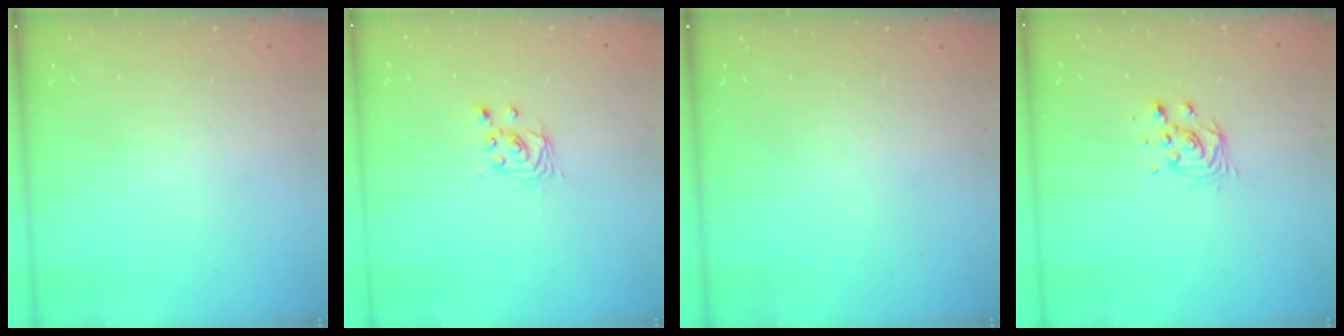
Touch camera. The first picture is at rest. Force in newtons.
{"total": 2.9, "press": 2.9, "slide": 0.2}
{"total": 0.0}
{"total": 4.7, "press": 4.7, "slide": 0.4}